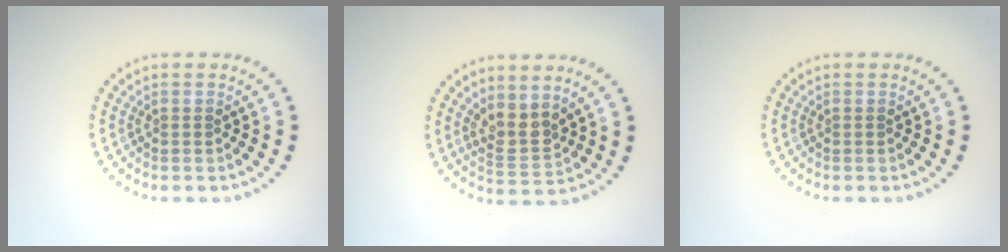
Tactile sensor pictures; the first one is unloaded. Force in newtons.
{"total": 2.4, "press": 2.0, "slide": 1.5}
{"total": 0.0}